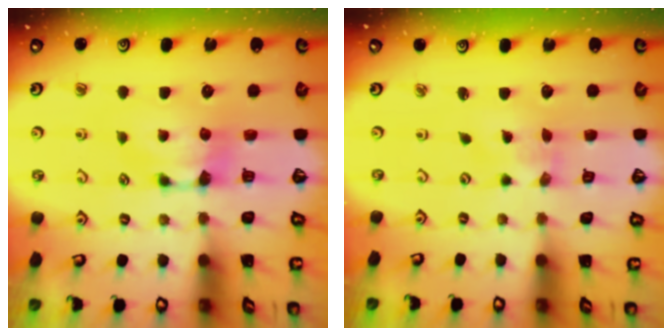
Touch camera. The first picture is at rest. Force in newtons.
{"total": 2.7, "press": 2.5, "slide": 0.9}